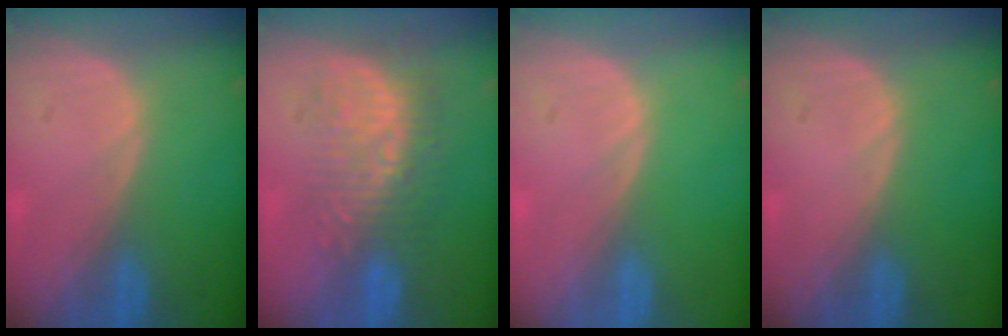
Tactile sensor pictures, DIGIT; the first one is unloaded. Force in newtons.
{"total": 9.6, "press": 8.5, "slide": 4.4}
{"total": 0.0}
{"total": 0.0}